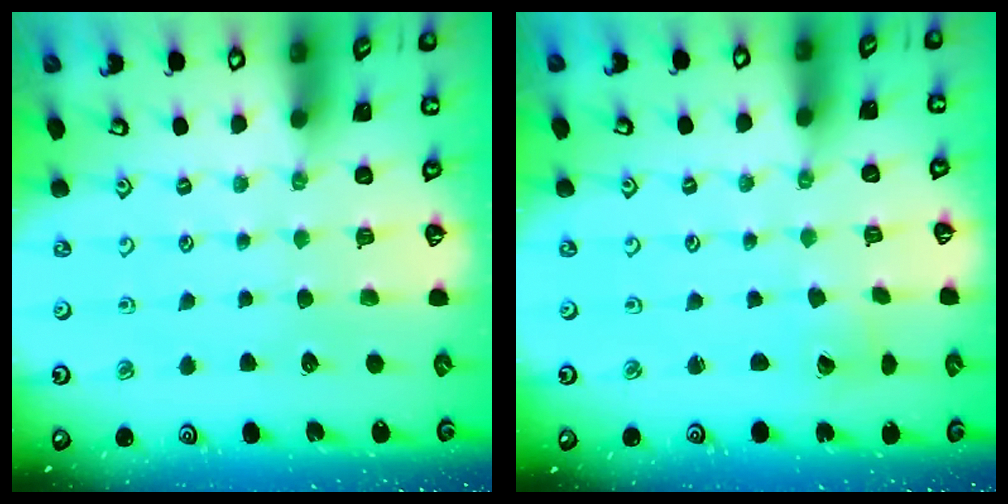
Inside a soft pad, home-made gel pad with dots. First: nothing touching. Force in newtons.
{"total": 2.6, "press": 2.6, "slide": 0.3}